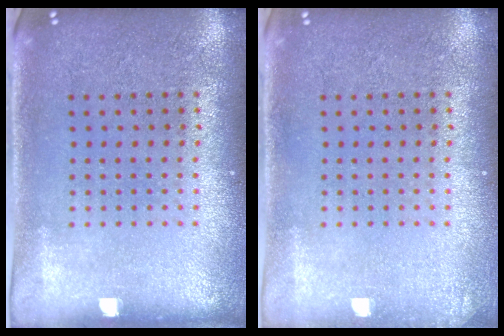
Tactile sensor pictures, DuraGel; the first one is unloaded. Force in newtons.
{"total": 0.6, "press": 0.6, "slide": 0.0}